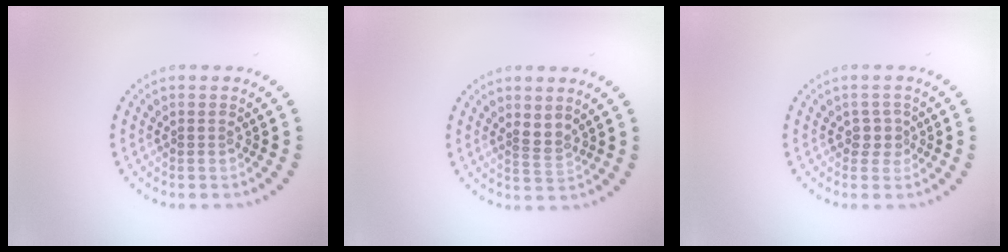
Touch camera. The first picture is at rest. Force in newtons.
{"total": 1.7, "press": 1.3, "slide": 1.1}
{"total": 1.5, "press": 1.1, "slide": 1.0}